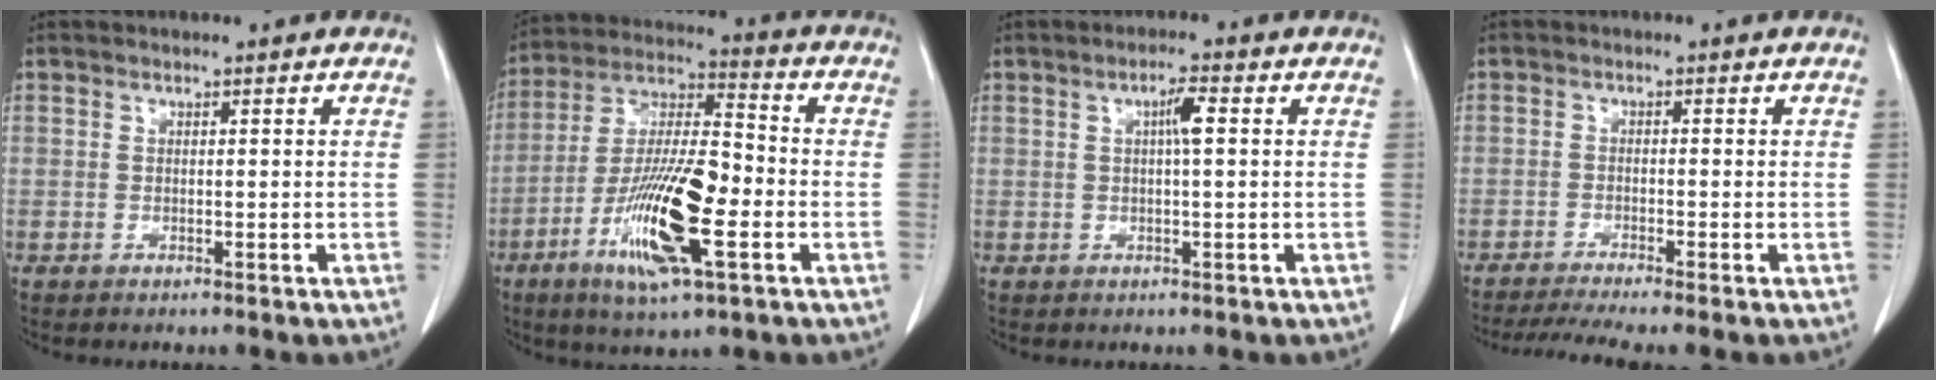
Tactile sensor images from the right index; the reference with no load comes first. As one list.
[{"total": 16.5, "force": [-5.6, 3.1, 15.2], "torque": [-0.296, -0.011, -0.100]}, {"total": 3.0, "force": [0.6, 0.2, 2.9], "torque": [-0.051, 0.005, 0.010]}, {"total": 6.2, "force": [-5.1, -0.8, 3.3], "torque": [-0.051, -0.012, -0.083]}]